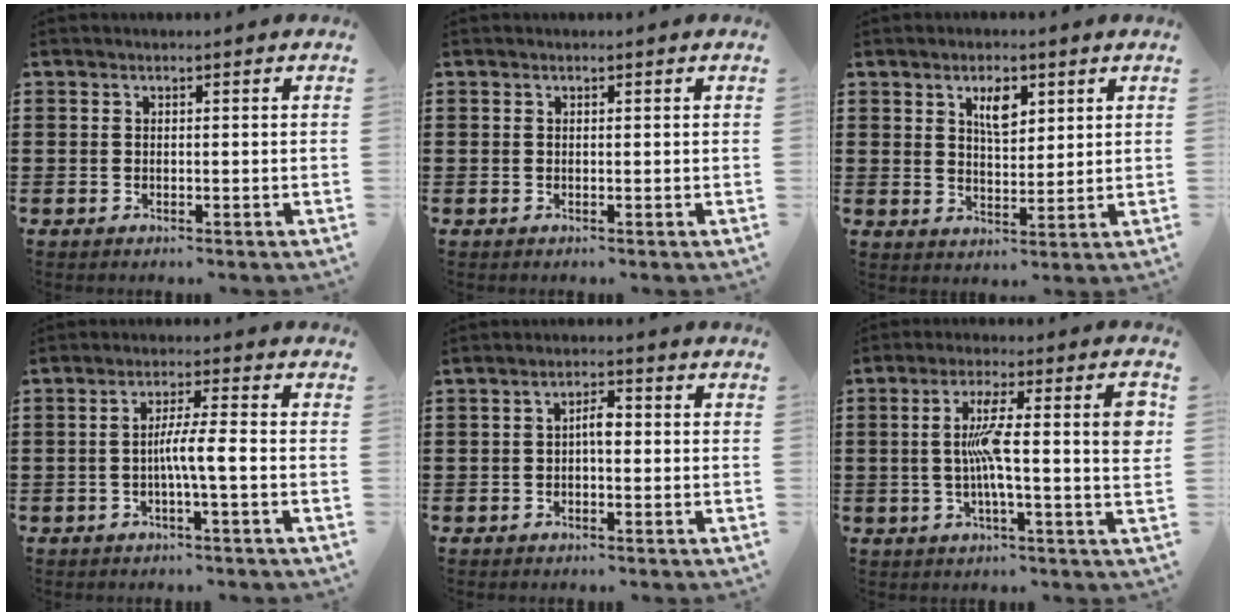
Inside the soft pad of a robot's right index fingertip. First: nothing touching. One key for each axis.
{"total": 0.0}
{"total": 4.5, "fx": 2.4, "fy": 2.1, "fz": 3.2, "tx": -0.055, "ty": 0.001, "tz": 0.039}
{"total": 4.8, "fx": -1.2, "fy": 0.1, "fz": 4.6, "tx": -0.082, "ty": -0.003, "tz": -0.026}
{"total": 2.7, "fx": -0.4, "fy": 1.0, "fz": 2.5, "tx": -0.048, "ty": 0.004, "tz": -0.008}
{"total": 9.8, "fx": 0.6, "fy": 1.5, "fz": 9.7, "tx": -0.168, "ty": 0.002, "tz": 0.003}